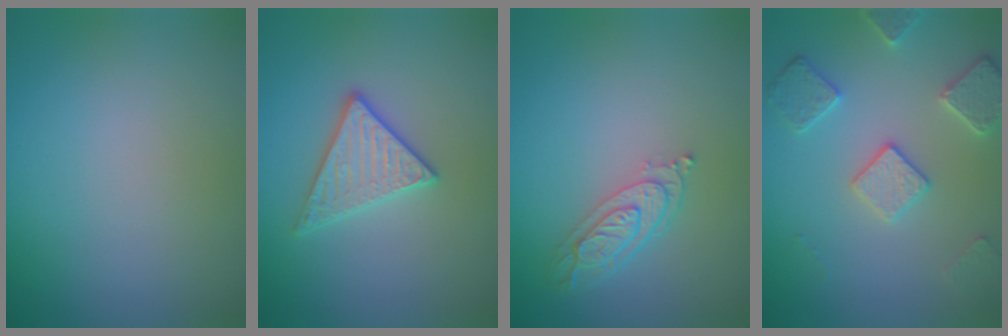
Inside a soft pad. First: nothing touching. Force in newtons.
{"total": 2.9, "press": 2.8, "slide": 0.7}
{"total": 3.4, "press": 2.7, "slide": 2.1}
{"total": 3.7, "press": 3.4, "slide": 1.5}